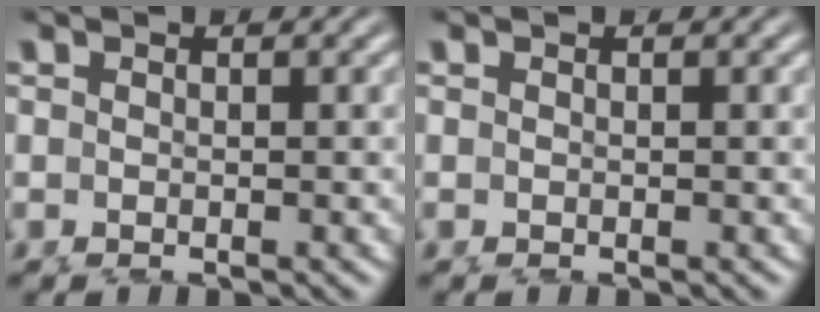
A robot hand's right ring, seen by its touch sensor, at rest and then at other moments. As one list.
[{"total": 0.0}]